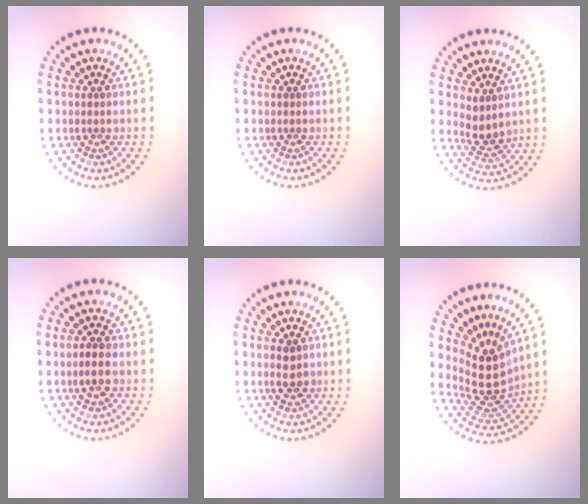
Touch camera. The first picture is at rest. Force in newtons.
{"total": 0.0}
{"total": 2.5, "press": 2.2, "slide": 1.2}
{"total": 2.2, "press": 2.2, "slide": 0.1}
{"total": 1.6, "press": 1.6, "slide": 0.1}
{"total": 4.7, "press": 3.7, "slide": 2.8}